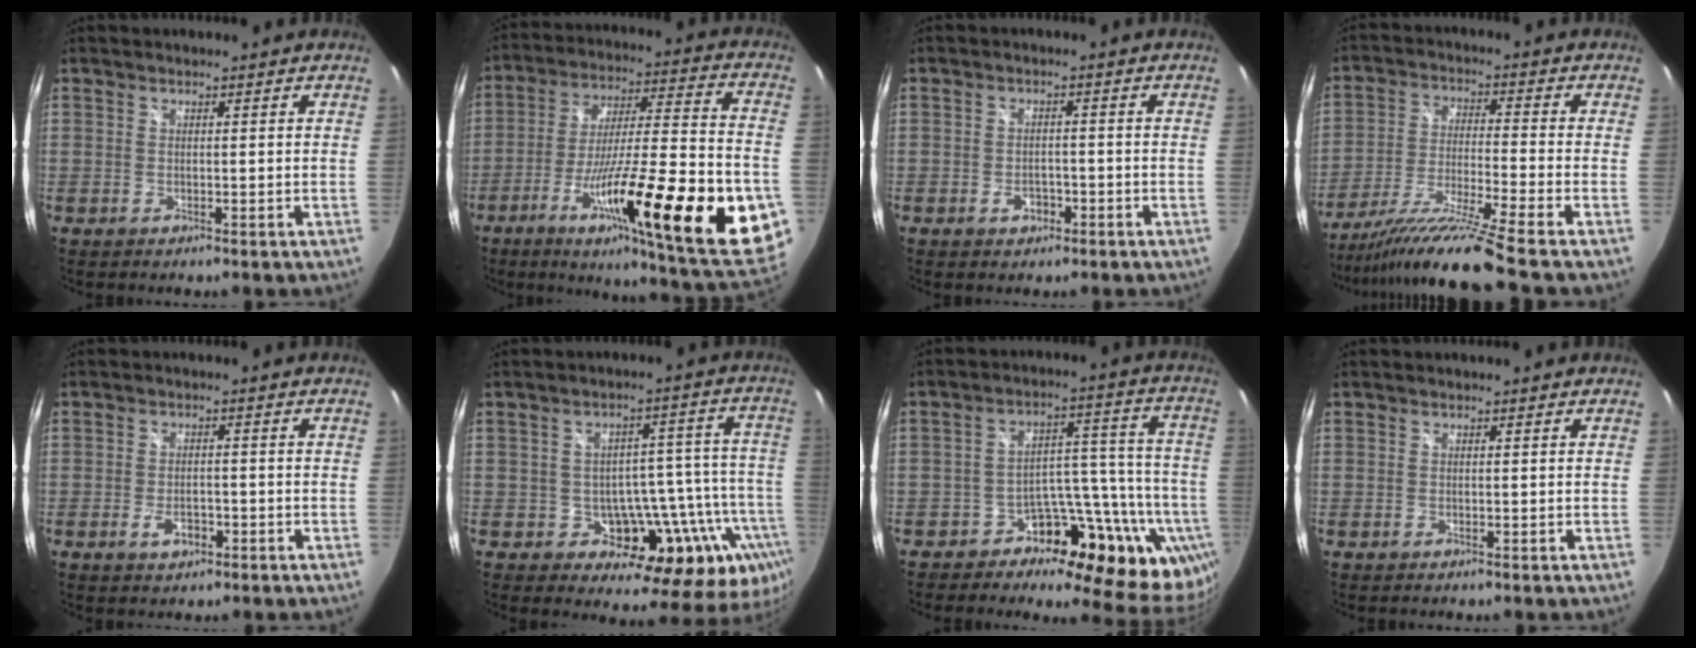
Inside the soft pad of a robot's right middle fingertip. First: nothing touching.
{"total": 33.6, "force": [-12.3, 6.2, 30.6], "torque": [-0.458, -0.059, -0.194]}
{"total": 2.5, "force": [-1.2, 1.9, 1.1], "torque": [-0.022, 0.003, -0.016]}
{"total": 14.3, "force": [-11.6, -2.9, 7.8], "torque": [-0.156, -0.030, -0.208]}
{"total": 3.1, "force": [-1.4, 1.9, 2.1], "torque": [-0.041, -0.002, -0.024]}
{"total": 16.4, "force": [-6.0, 10.9, 10.6], "torque": [-0.130, 0.013, -0.068]}
{"total": 17.2, "force": [-10.2, 10.7, 8.8], "torque": [-0.090, 0.036, -0.150]}
{"total": 0.0}